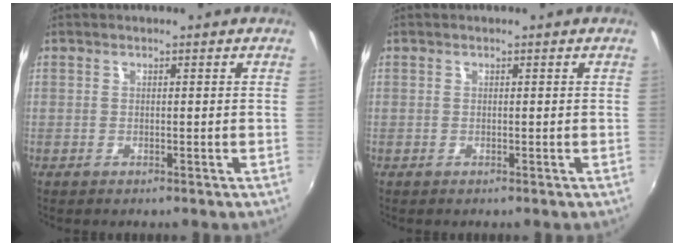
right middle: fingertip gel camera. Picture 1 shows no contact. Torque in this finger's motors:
{"motor_torque": [0.00, 0.00, 0.00, 0.00]}